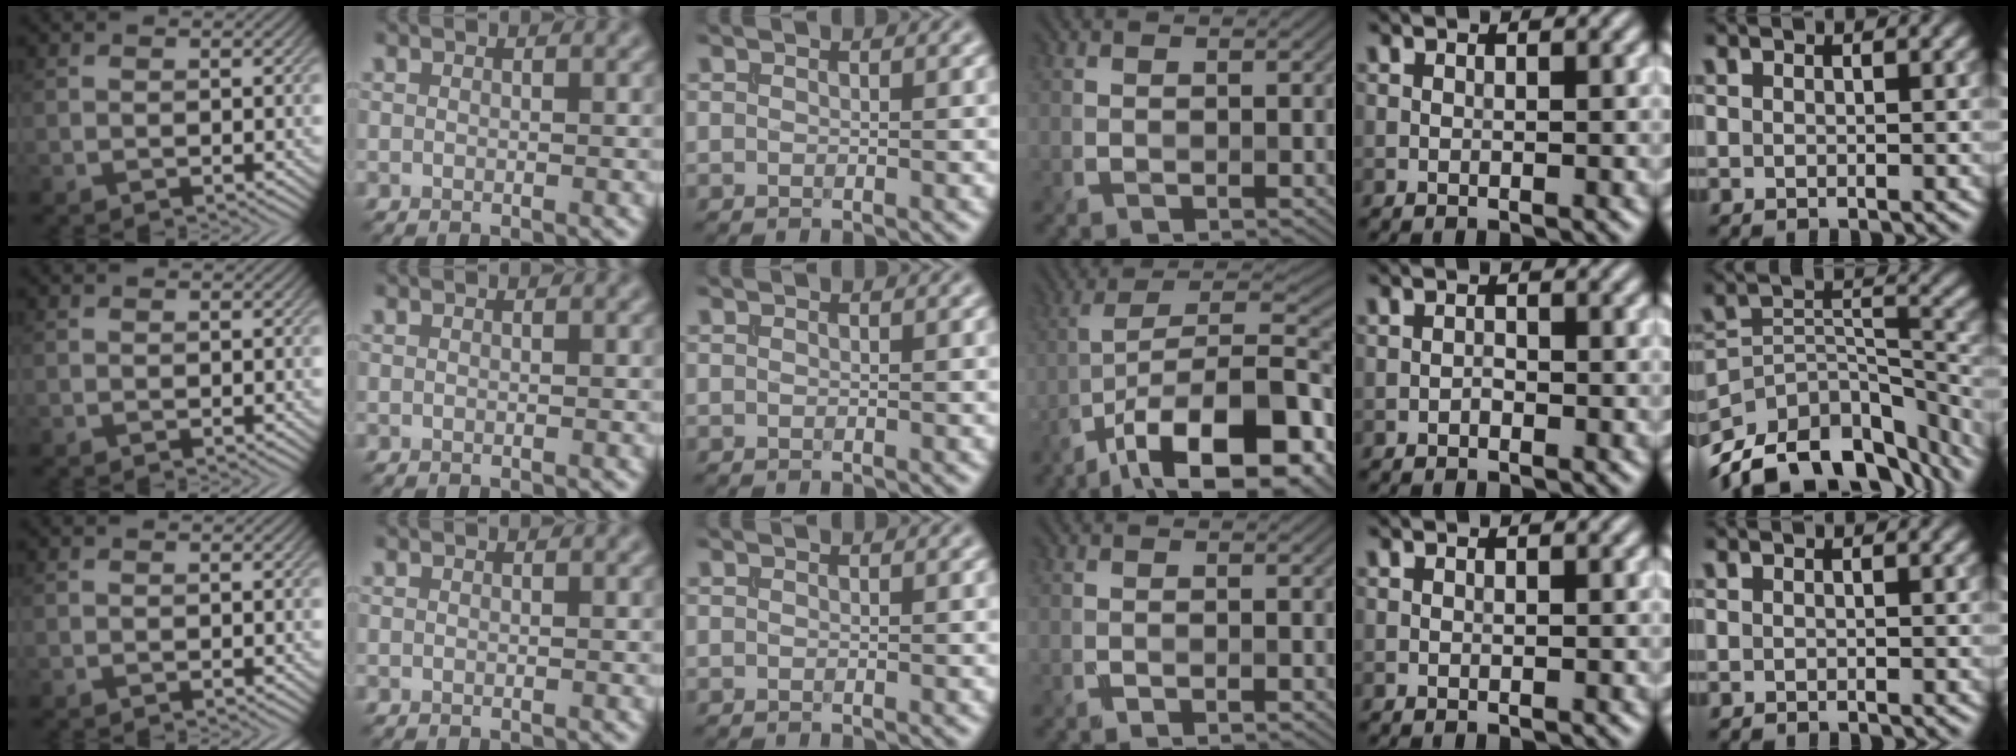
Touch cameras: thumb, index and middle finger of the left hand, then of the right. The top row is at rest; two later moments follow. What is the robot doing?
{"motion": "insert", "object": "file holder"}